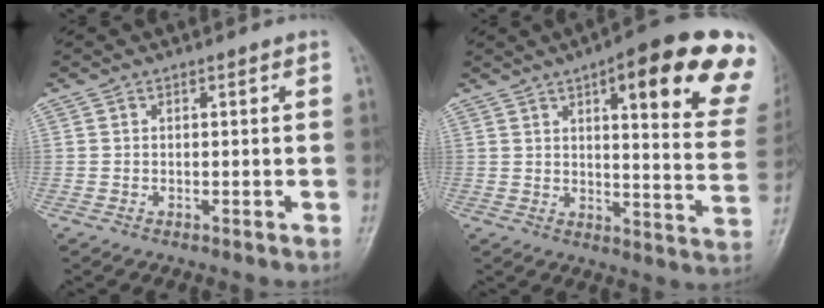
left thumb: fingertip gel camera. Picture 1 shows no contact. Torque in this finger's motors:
{"motor_torque": [0.73, 0.67, 1.75, -1.02, 0.17]}